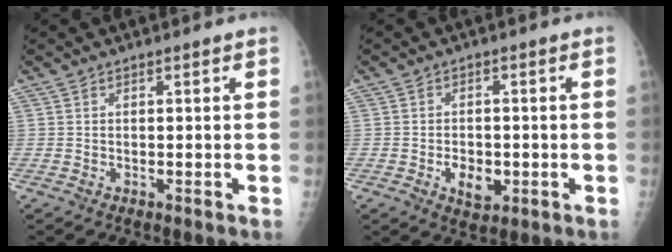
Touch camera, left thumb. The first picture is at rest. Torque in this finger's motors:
{"motor_torque": [-0.16, 0.15, 0.26, 0.12, 0.01]}